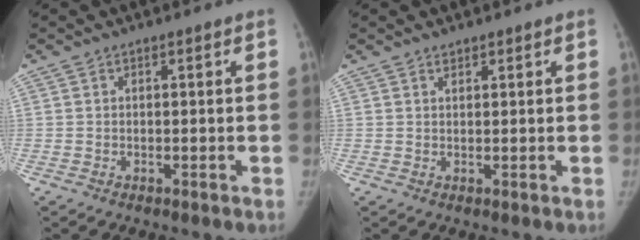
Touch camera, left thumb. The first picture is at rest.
{"total": 0.9, "force": [0.8, 0.4, 0.2], "torque": [0.006, -0.006, 0.011]}